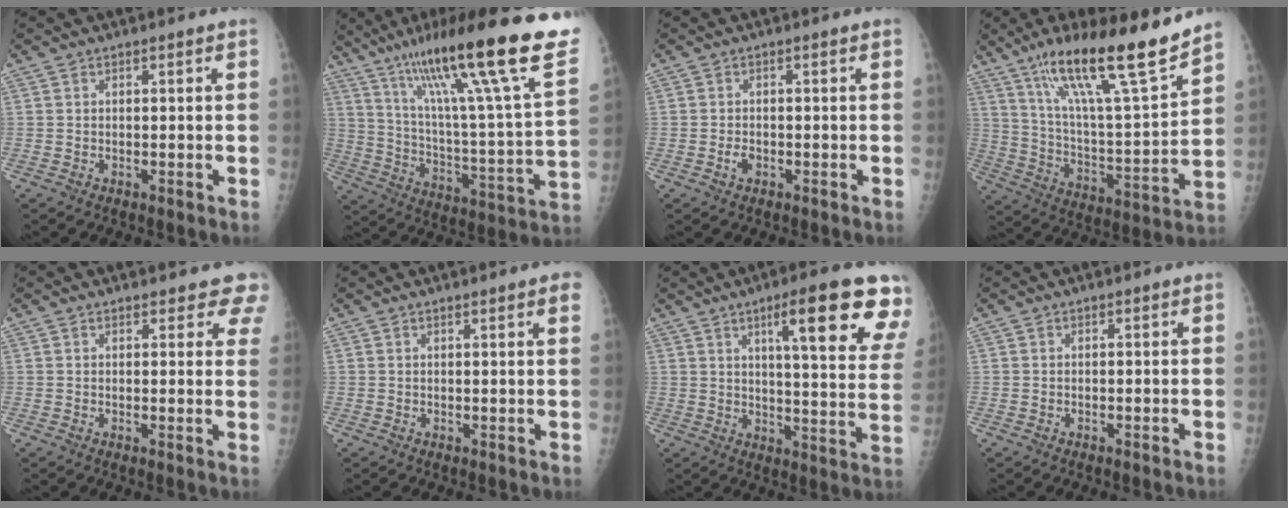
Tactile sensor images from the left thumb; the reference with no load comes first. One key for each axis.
{"total": 31.5, "fx": 20.9, "fy": 3.5, "fz": 23.4, "tx": -0.345, "ty": -0.065, "tz": 0.323}
{"total": 1.5, "fx": -0.6, "fy": 1.0, "fz": 1.0, "tx": -0.018, "ty": 0.002, "tz": -0.011}
{"total": 22.2, "fx": 15.6, "fy": 2.5, "fz": 15.6, "tx": -0.239, "ty": -0.068, "tz": 0.269}
{"total": 6.0, "fx": 5.4, "fy": 2.2, "fz": 1.4, "tx": 0.026, "ty": -0.022, "tz": 0.041}
{"total": 3.1, "fx": 2.2, "fy": 0.2, "fz": 2.2, "tx": -0.020, "ty": -0.001, "tz": 0.023}
{"total": 19.1, "fx": 10.3, "fy": 3.4, "fz": 15.8, "tx": -0.187, "ty": -0.039, "tz": 0.136}
{"total": 0.0}